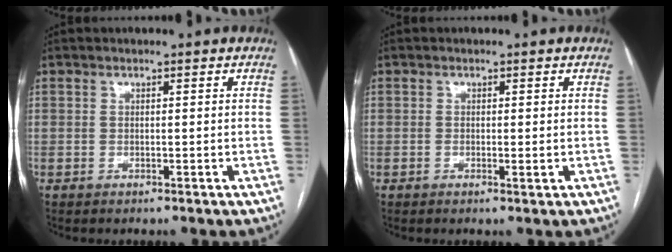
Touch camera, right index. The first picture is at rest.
{"total": 1.2, "force": [-0.3, 0.2, 1.1], "torque": [-0.018, -0.003, -0.004]}